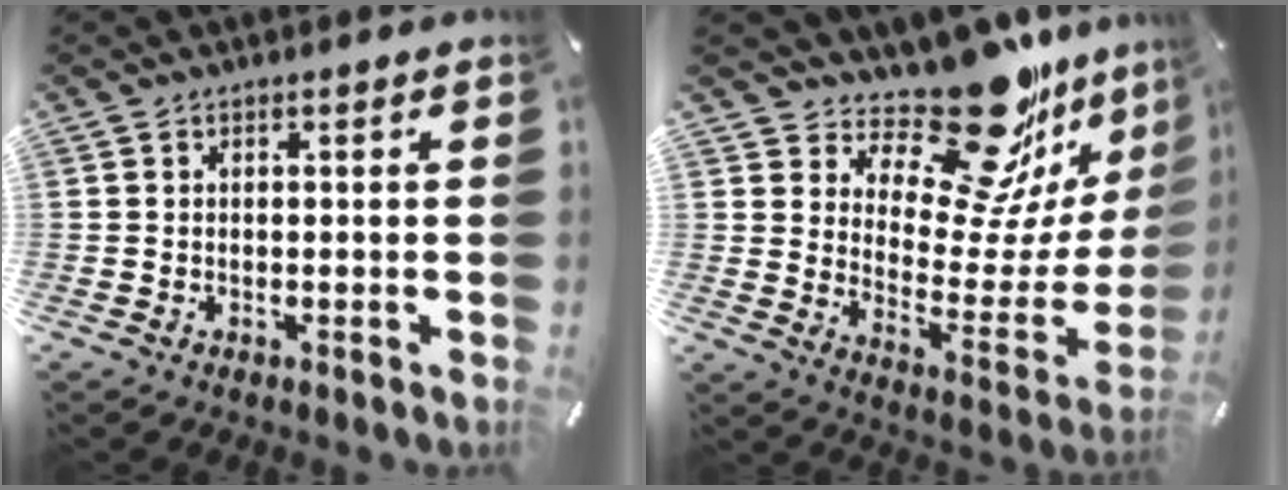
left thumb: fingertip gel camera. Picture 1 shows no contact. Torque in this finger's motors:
{"motor_torque": [1.40, -0.41, 0.39, -0.34, -0.02]}